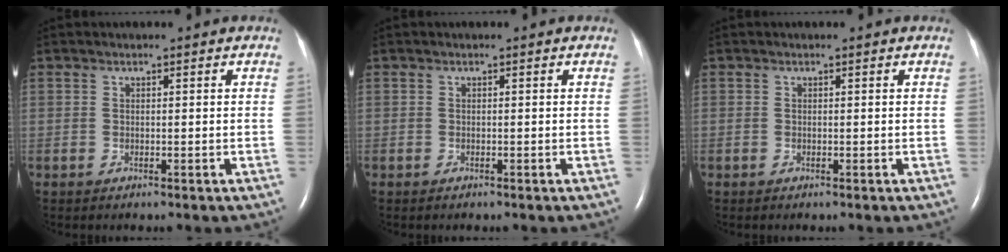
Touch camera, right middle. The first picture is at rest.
{"total": 0.0}
{"total": 0.0}